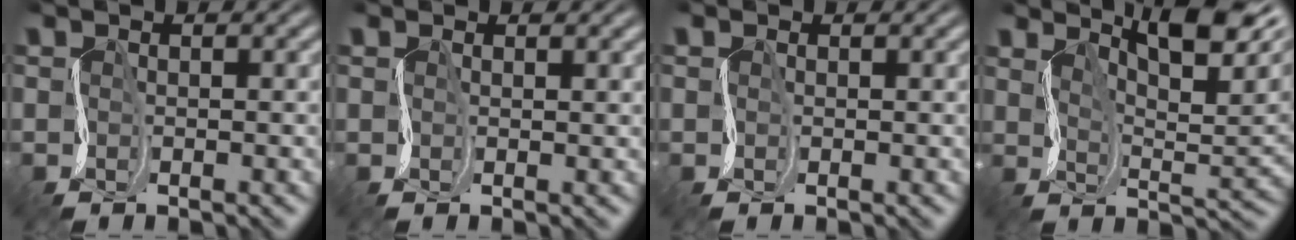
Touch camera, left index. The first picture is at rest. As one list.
[{"total": 1.0, "force": [0.8, 0.5, -0.4], "torque": [0.017, 0.007, 0.010]}, {"total": 1.1, "force": [0.2, 0.6, -0.8], "torque": [0.022, 0.002, 0.003]}, {"total": 9.3, "force": [6.2, 3.2, 6.2], "torque": [-0.086, 0.012, 0.093]}]